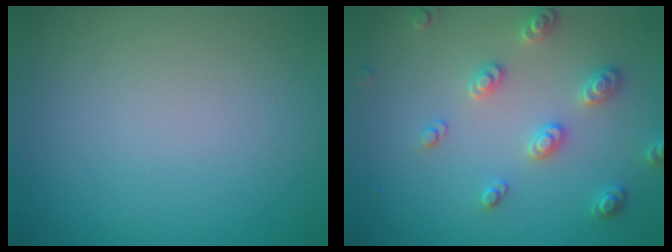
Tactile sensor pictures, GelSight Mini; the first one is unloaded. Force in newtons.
{"total": 2.7, "press": 2.7, "slide": 0.4}